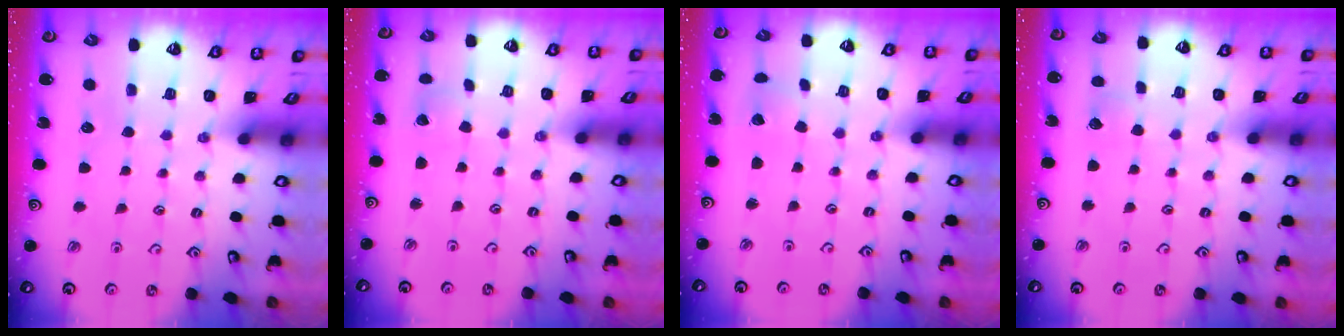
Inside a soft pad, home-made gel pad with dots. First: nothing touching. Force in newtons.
{"total": 0.8, "press": 0.8, "slide": 0.0}
{"total": 2.3, "press": 2.3, "slide": 0.1}
{"total": 2.9, "press": 2.9, "slide": 0.3}